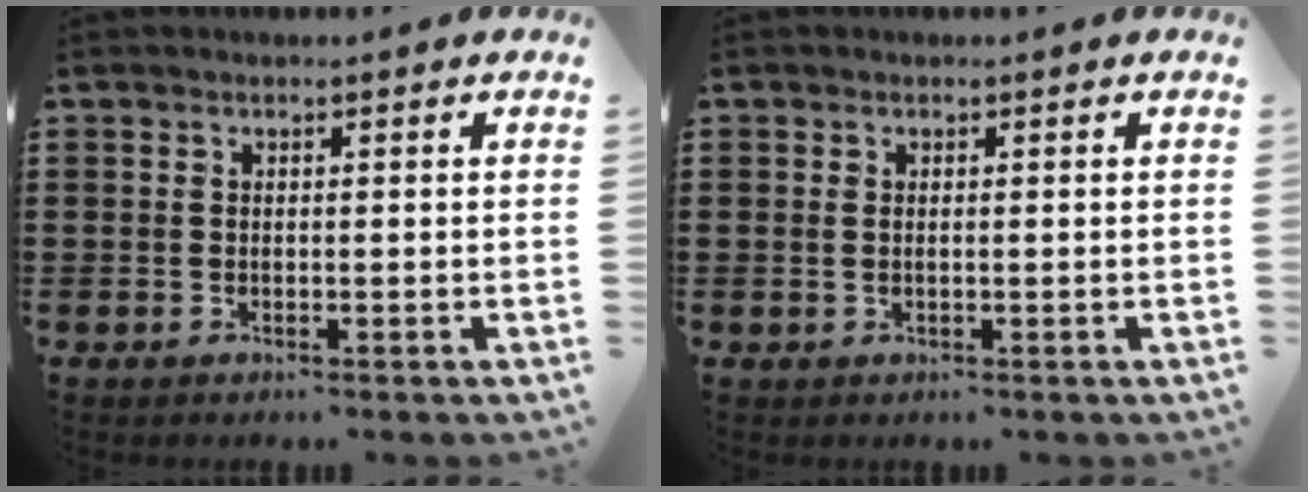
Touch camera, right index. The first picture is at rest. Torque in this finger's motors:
{"motor_torque": [0.11, 0.27, -0.02, -0.01]}